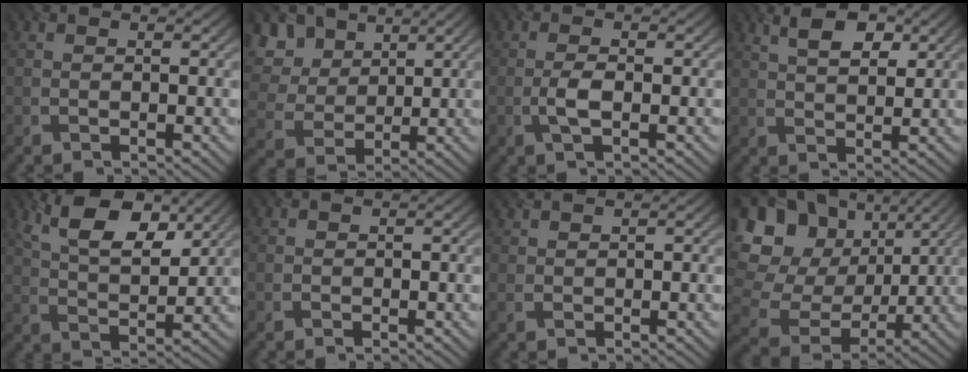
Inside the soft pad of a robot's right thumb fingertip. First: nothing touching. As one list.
[{"total": 9.4, "force": [5.4, 6.2, 4.4], "torque": [-0.160, 0.006, 0.108]}, {"total": 2.7, "force": [-0.7, 0.8, 2.5], "torque": [-0.055, 0.001, -0.018]}, {"total": 5.2, "force": [2.8, 2.4, 3.7], "torque": [-0.068, 0.002, 0.052]}, {"total": 10.6, "force": [5.9, 4.6, 7.6], "torque": [-0.150, 0.003, 0.110]}, {"total": 0.0}, {"total": 1.1, "force": [1.0, 0.2, 0.4], "torque": [-0.016, 0.006, 0.028]}, {"total": 21.7, "force": [7.1, 17.8, 10.1], "torque": [-0.297, 0.041, 0.143]}]